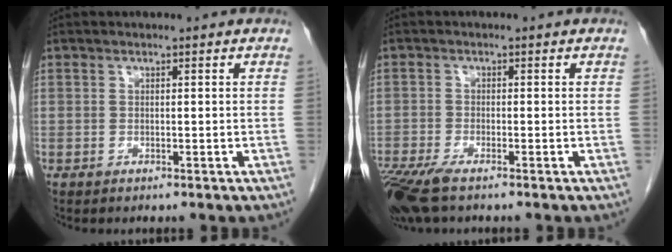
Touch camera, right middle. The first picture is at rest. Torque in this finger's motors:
{"motor_torque": [0.71, -0.42, 0.11, 0.09]}